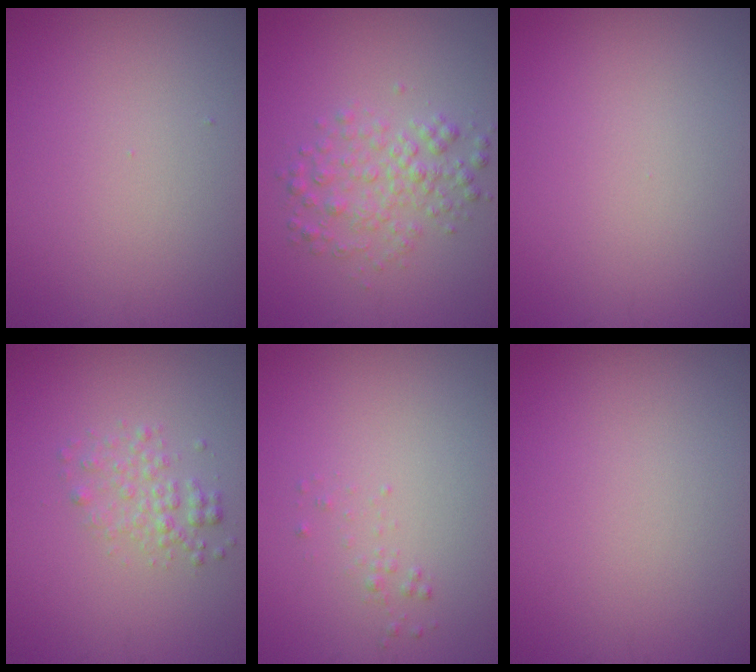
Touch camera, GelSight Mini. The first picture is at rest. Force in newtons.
{"total": 3.0, "press": 3.0, "slide": 0.1}
{"total": 0.0}
{"total": 1.9, "press": 1.9, "slide": 0.1}
{"total": 0.6, "press": 0.6, "slide": 0.1}
{"total": 0.0}